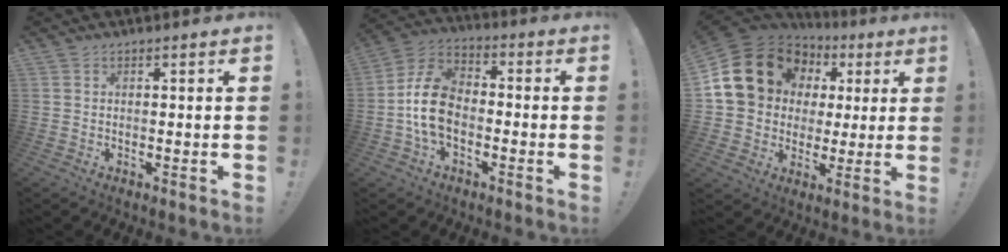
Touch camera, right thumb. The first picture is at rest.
{"total": 13.6, "force": [-2.9, 9.4, 9.4], "torque": [-0.176, 0.031, -0.051]}
{"total": 19.4, "force": [7.2, 15.5, 9.2], "torque": [-0.142, -0.026, 0.165]}